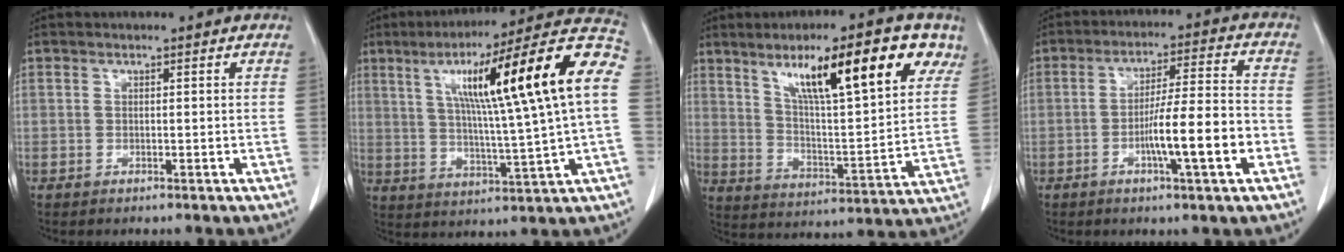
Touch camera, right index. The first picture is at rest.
{"total": 22.8, "force": [4.4, 0.3, 22.4], "torque": [-0.325, 0.031, 0.058]}
{"total": 19.4, "force": [10.5, 3.2, 16.0], "torque": [-0.244, 0.017, 0.168]}
{"total": 10.7, "force": [-3.5, 0.2, 10.1], "torque": [-0.167, 0.003, -0.057]}